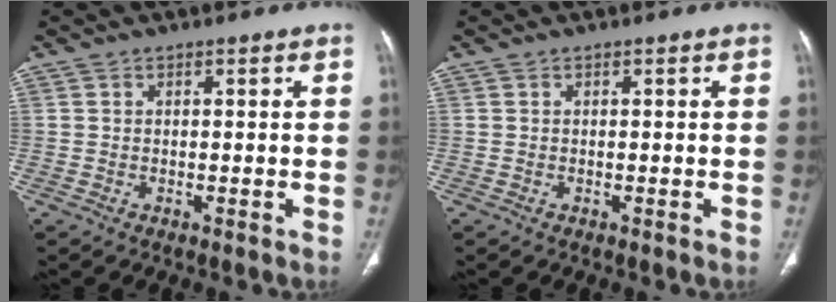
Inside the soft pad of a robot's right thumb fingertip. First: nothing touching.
{"total": 0.0}